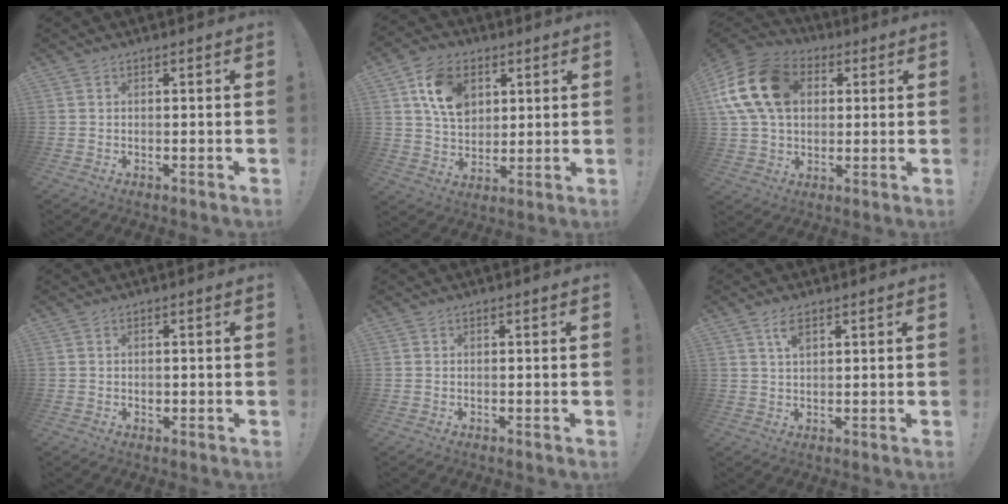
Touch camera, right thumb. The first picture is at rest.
{"total": 14.2, "force": [5.6, 10.5, 7.7], "torque": [-0.126, -0.005, 0.112]}
{"total": 19.1, "force": [5.1, 14.1, 11.8], "torque": [-0.209, 0.002, 0.100]}
{"total": 0.8, "force": [-0.1, 0.7, 0.4], "torque": [-0.008, 0.003, -0.003]}
{"total": 0.0}
{"total": 4.3, "force": [2.4, 1.6, 3.1], "torque": [-0.042, -0.009, 0.039]}